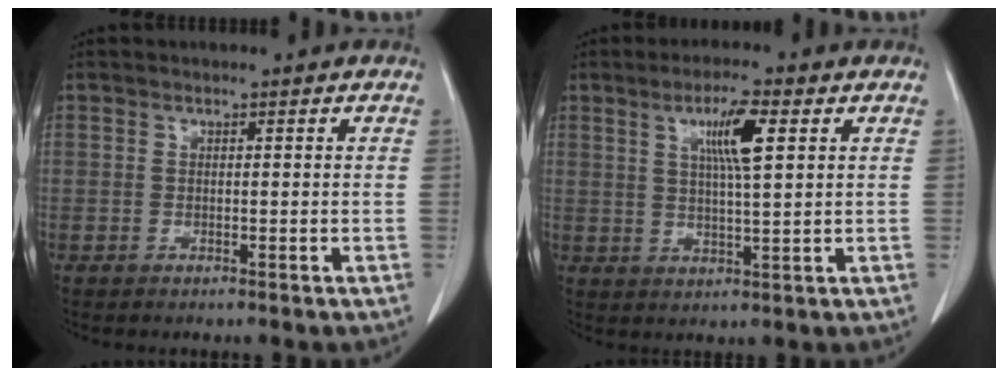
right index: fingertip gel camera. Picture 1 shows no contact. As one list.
[{"total": 6.7, "force": [2.5, 0.3, 6.2], "torque": [-0.111, 0.001, 0.043]}]